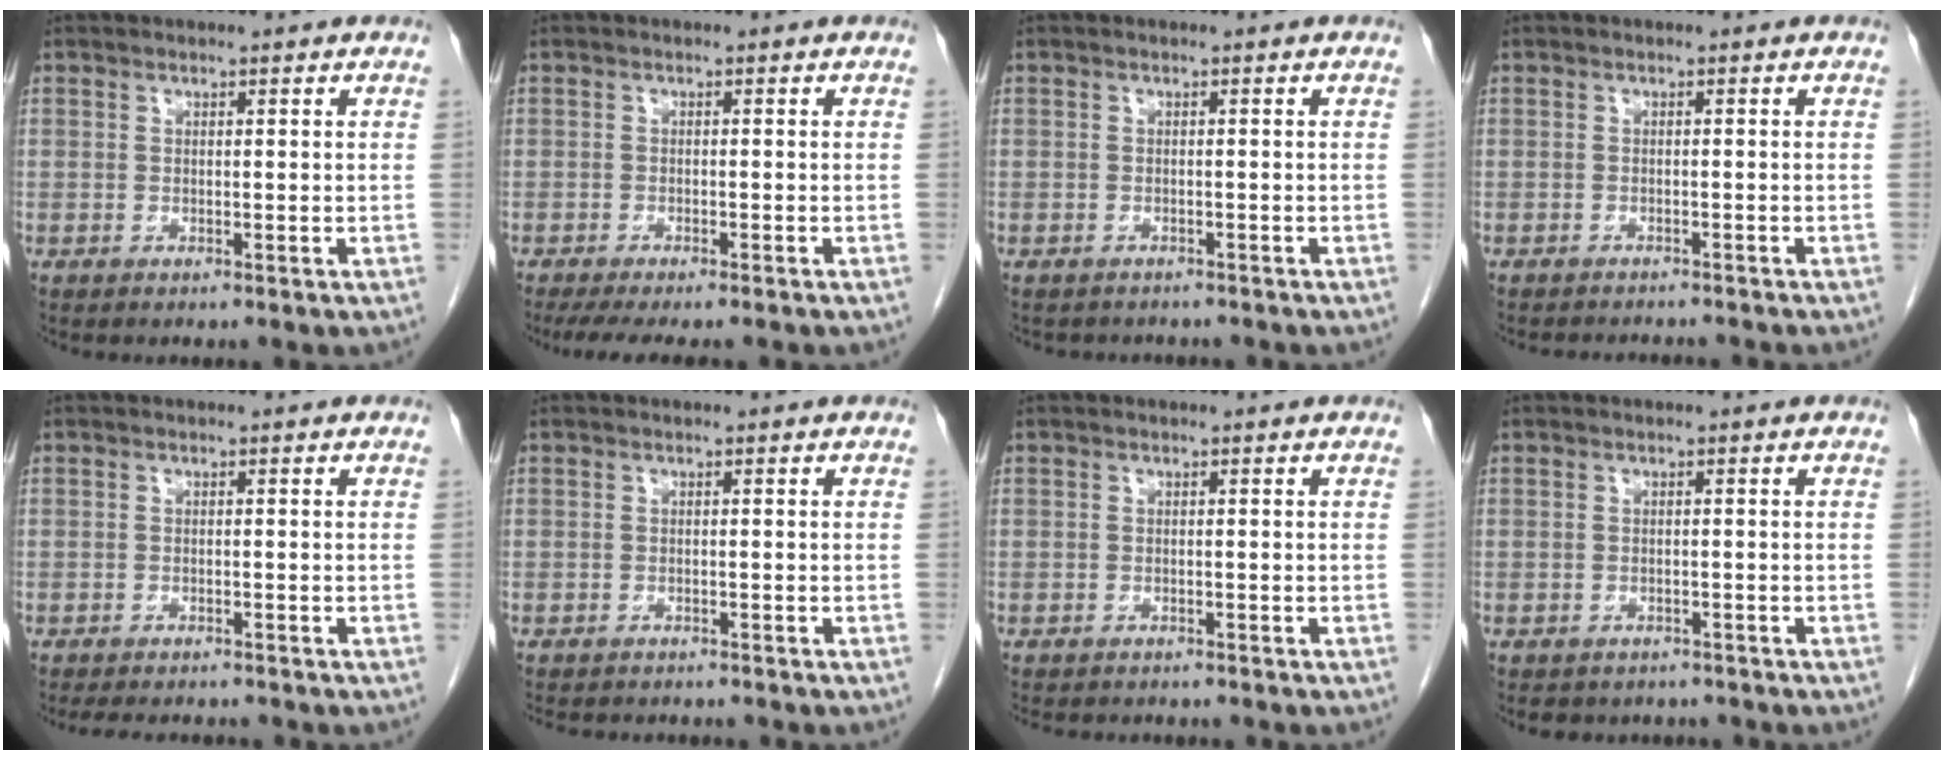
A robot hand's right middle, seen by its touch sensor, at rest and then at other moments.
{"total": 7.8, "force": [-6.4, 1.6, 4.1], "torque": [-0.055, -0.009, -0.096]}
{"total": 3.9, "force": [-3.5, 1.5, 0.7], "torque": [-0.012, 0.000, -0.041]}
{"total": 6.0, "force": [-5.7, 0.9, 1.6], "torque": [-0.016, -0.005, -0.070]}
{"total": 6.8, "force": [-6.2, 1.6, 2.3], "torque": [-0.028, -0.006, -0.084]}
{"total": 6.7, "force": [-6.0, 1.9, 2.2], "torque": [-0.029, -0.002, -0.079]}
{"total": 6.3, "force": [-5.6, 1.9, 2.2], "torque": [-0.027, -0.001, -0.073]}
{"total": 5.0, "force": [-4.4, 2.3, 0.6], "torque": [-0.006, 0.005, -0.050]}